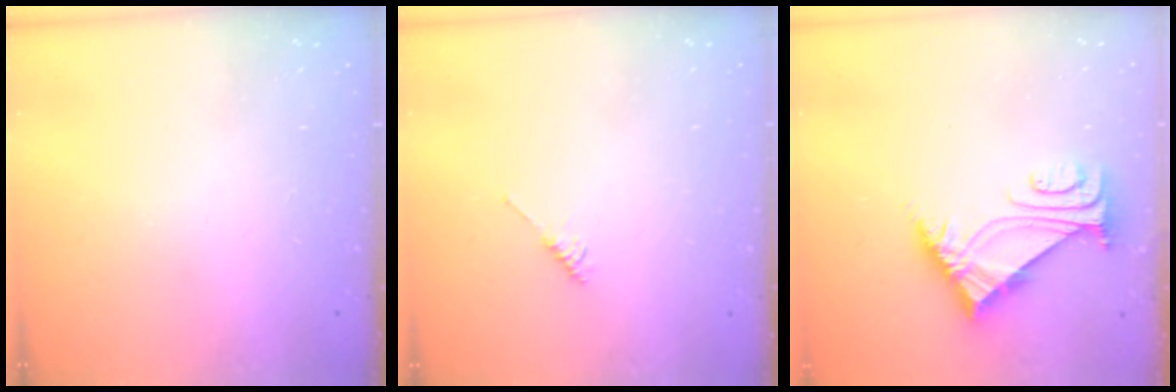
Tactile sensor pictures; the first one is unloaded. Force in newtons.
{"total": 2.2, "press": 2.2, "slide": 0.5}
{"total": 5.5, "press": 5.3, "slide": 1.1}